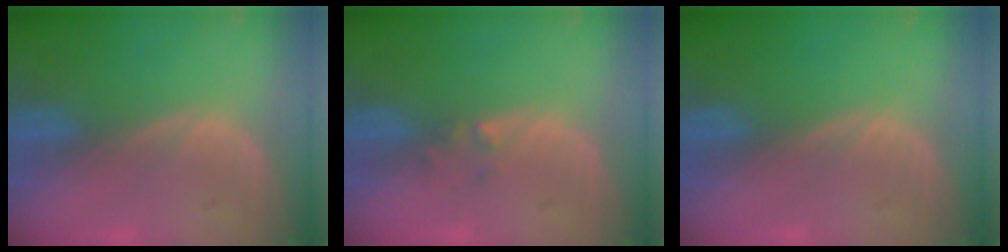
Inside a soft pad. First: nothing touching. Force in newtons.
{"total": 1.3, "press": 1.0, "slide": 0.8}
{"total": 0.0}